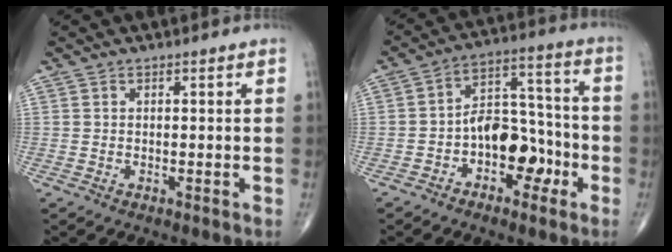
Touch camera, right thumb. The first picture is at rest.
{"total": 11.2, "force": [-4.0, 7.2, 7.5], "torque": [-0.079, 0.052, -0.071]}